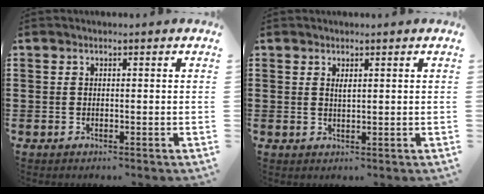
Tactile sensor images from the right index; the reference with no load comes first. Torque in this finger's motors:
{"motor_torque": [0.02, 0.01, 0.01, 0.04]}